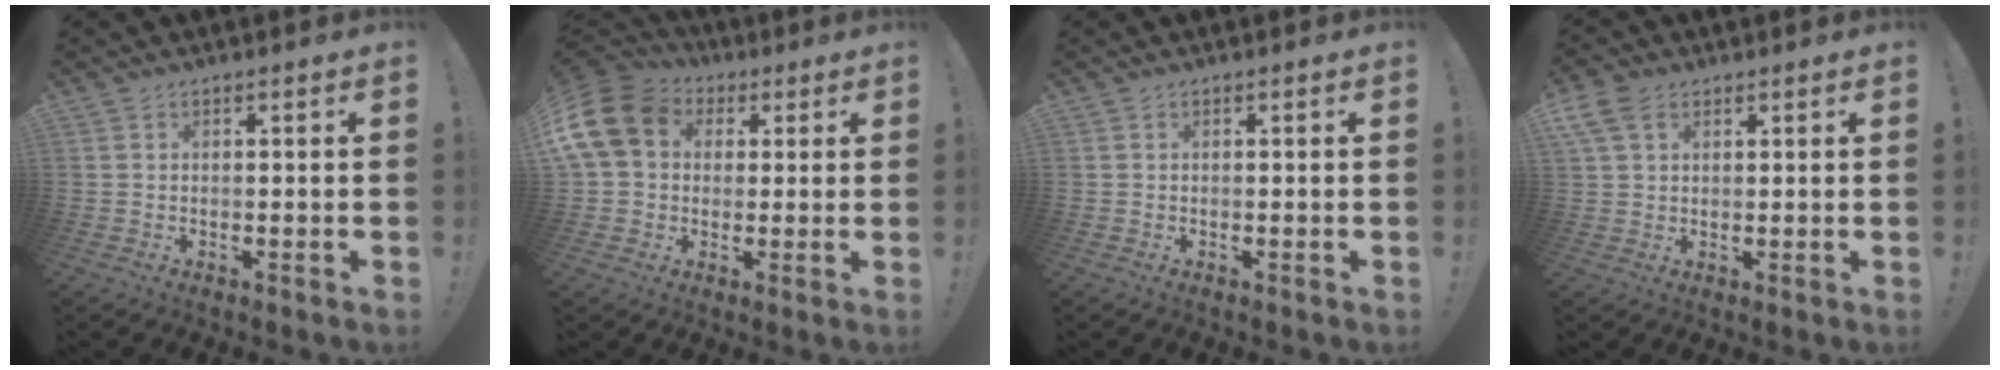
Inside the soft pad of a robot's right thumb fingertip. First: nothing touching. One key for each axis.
{"total": 14.9, "fx": 3.8, "fy": 11.8, "fz": 8.3, "tx": -0.151, "ty": -0.008, "tz": 0.073}
{"total": 0.0}
{"total": 7.0, "fx": 3.3, "fy": 4.6, "fz": 4.1, "tx": -0.075, "ty": 0.002, "tz": 0.069}